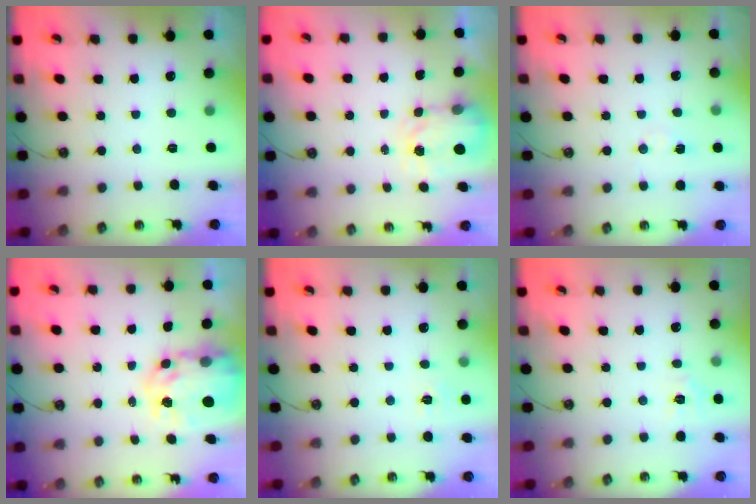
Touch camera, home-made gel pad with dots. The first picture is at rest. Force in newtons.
{"total": 4.0, "press": 3.9, "slide": 0.6}
{"total": 4.0, "press": 3.9, "slide": 0.5}
{"total": 9.9, "press": 9.9, "slide": 0.8}
{"total": 5.5, "press": 5.4, "slide": 0.7}
{"total": 3.9, "press": 3.9, "slide": 0.5}